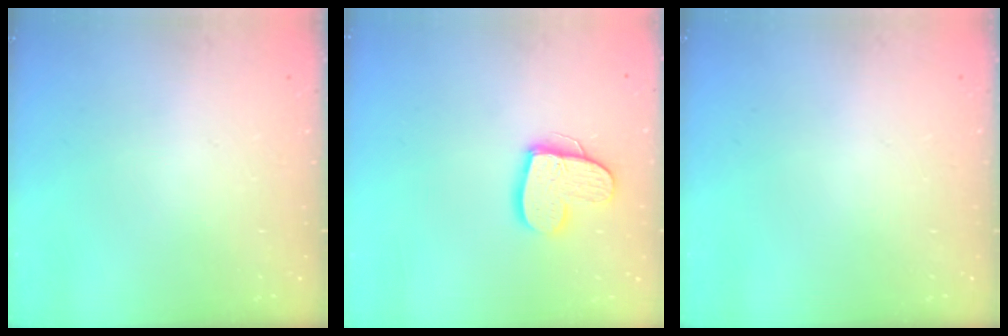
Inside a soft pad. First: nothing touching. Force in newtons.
{"total": 12.9, "press": 12.9, "slide": 1.0}
{"total": 0.0}